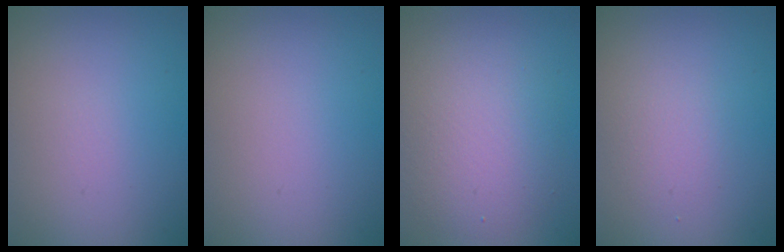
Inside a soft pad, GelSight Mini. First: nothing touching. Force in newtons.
{"total": 0.0}
{"total": 4.8, "press": 4.8, "slide": 0.5}
{"total": 1.7, "press": 1.7, "slide": 0.1}